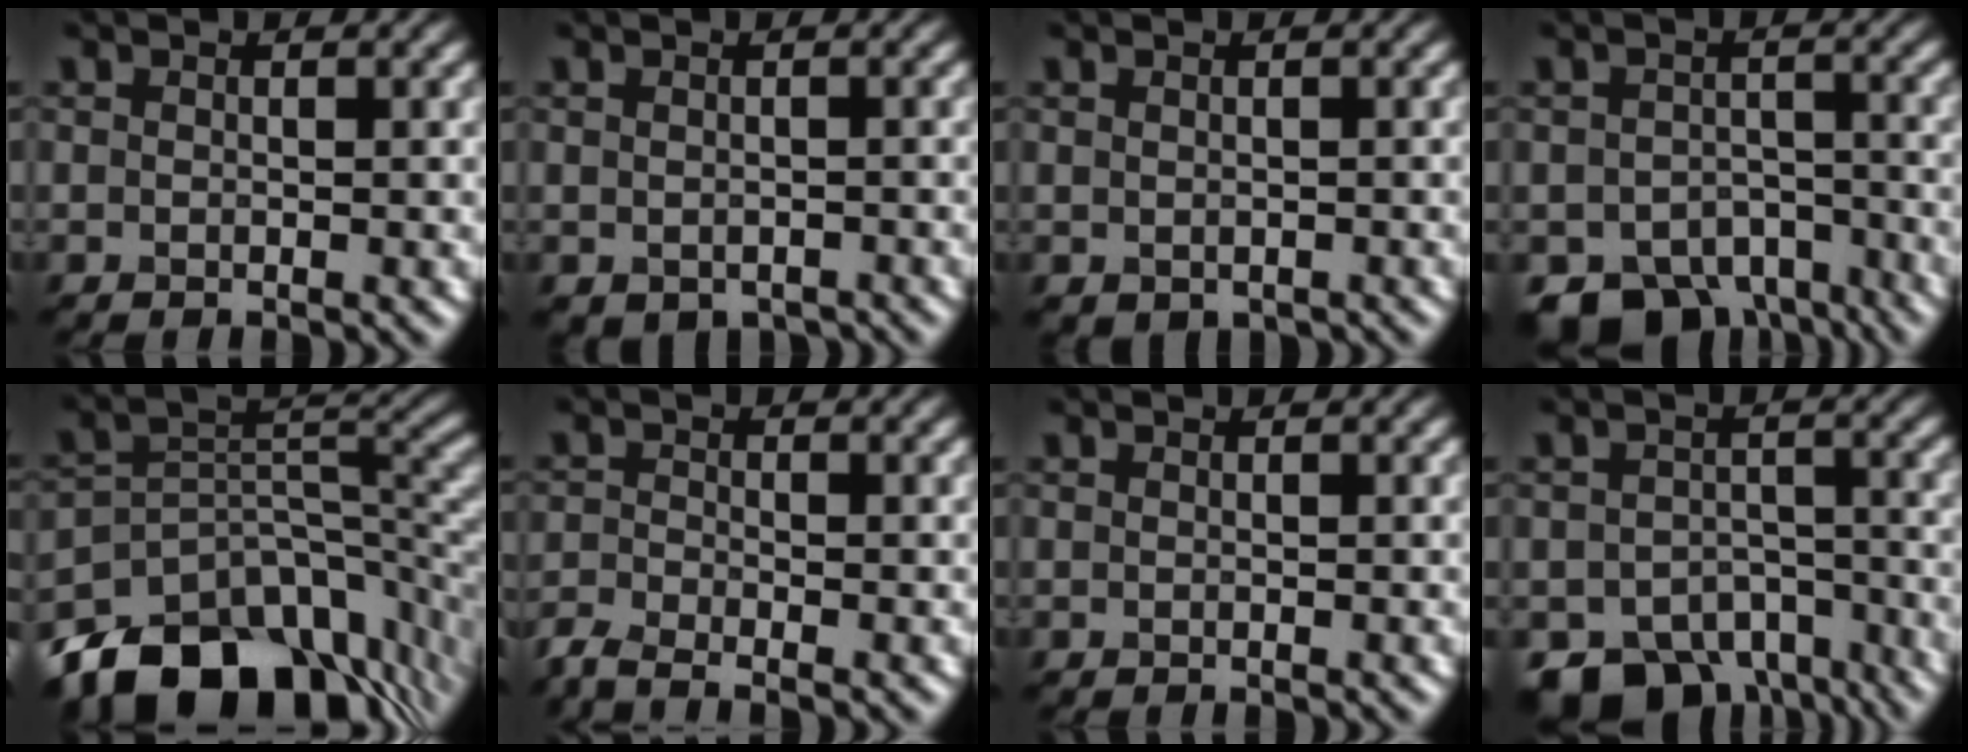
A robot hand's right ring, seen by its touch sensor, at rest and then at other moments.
{"total": 1.9, "force": [-1.3, 1.1, 0.8], "torque": [-0.010, -0.011, -0.018]}
{"total": 1.0, "force": [-0.5, 0.7, 0.5], "torque": [-0.008, -0.010, -0.004]}
{"total": 8.3, "force": [-6.2, 4.2, 3.5], "torque": [-0.047, -0.017, -0.097]}
{"total": 13.9, "force": [-9.0, 7.7, 7.3], "torque": [-0.131, 0.005, -0.161]}
{"total": 3.1, "force": [-2.7, 0.7, 1.5], "torque": [-0.032, -0.010, -0.066]}
{"total": 0.0}
{"total": 9.2, "force": [-6.9, 4.7, 4.0], "torque": [-0.051, -0.019, -0.104]}